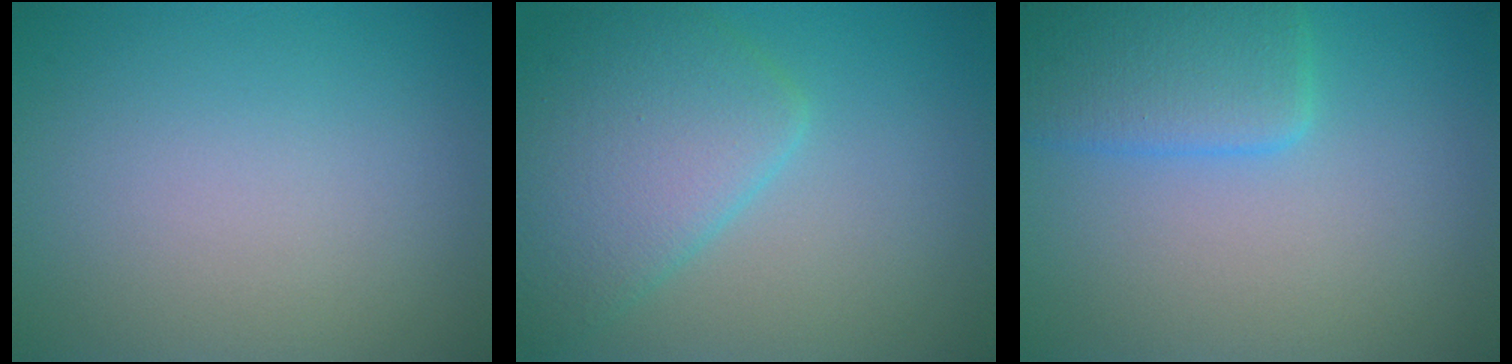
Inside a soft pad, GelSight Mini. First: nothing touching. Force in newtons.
{"total": 6.1, "press": 6.1, "slide": 0.2}
{"total": 4.5, "press": 4.5, "slide": 0.1}